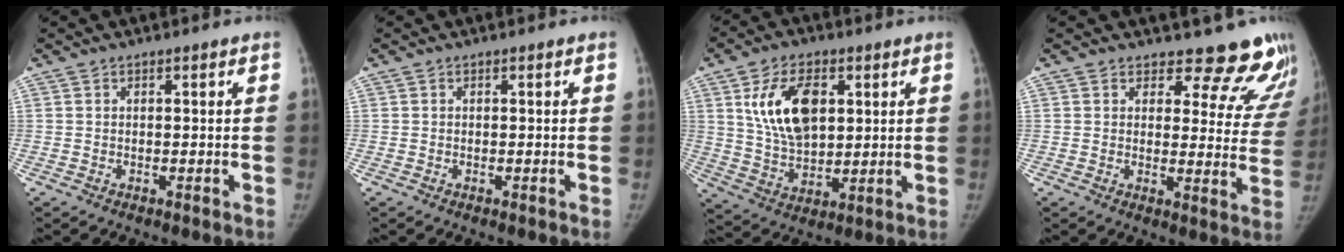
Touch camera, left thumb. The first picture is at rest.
{"total": 0.0}
{"total": 13.7, "force": [4.3, 8.2, 10.1], "torque": [-0.157, -0.018, 0.086]}
{"total": 14.7, "force": [13.6, 4.9, 2.2], "torque": [0.032, -0.119, 0.135]}